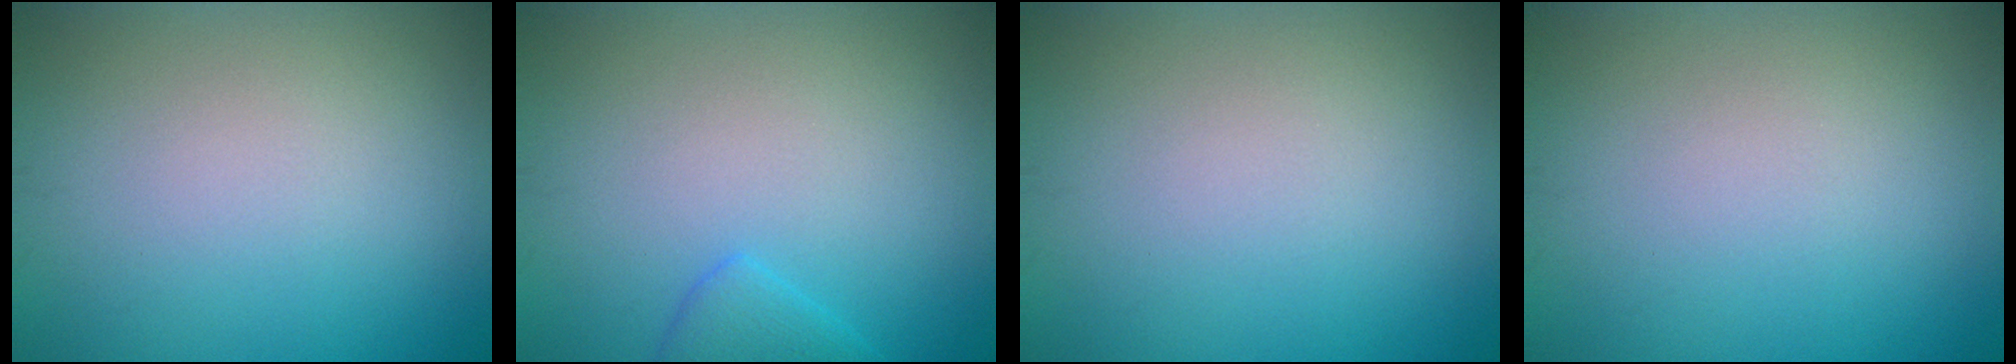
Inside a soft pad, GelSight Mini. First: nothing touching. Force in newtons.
{"total": 2.0, "press": 1.9, "slide": 0.2}
{"total": 0.0}
{"total": 0.0}